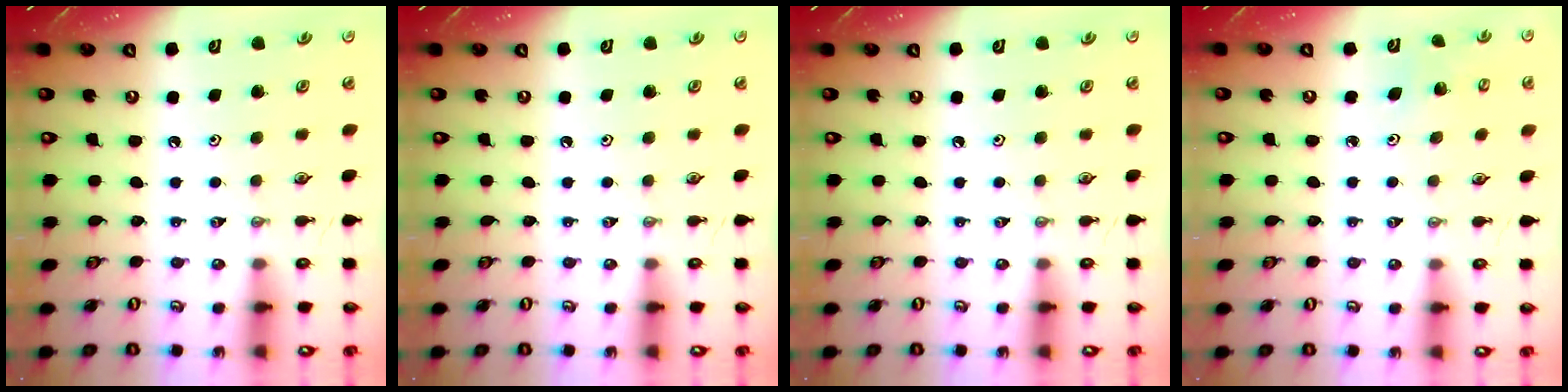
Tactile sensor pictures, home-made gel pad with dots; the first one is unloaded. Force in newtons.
{"total": 0.0}
{"total": 0.0}
{"total": 2.3, "press": 2.3, "slide": 0.2}